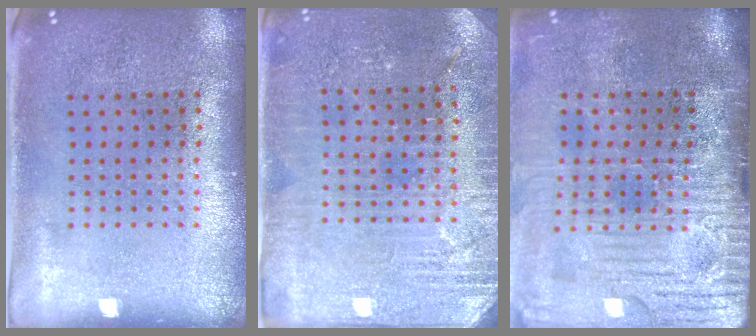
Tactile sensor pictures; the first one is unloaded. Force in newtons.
{"total": 3.0, "press": 2.9, "slide": 0.5}
{"total": 4.6, "press": 4.0, "slide": 2.4}